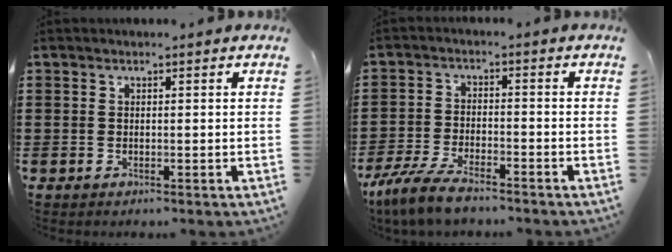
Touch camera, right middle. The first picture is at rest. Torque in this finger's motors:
{"motor_torque": [2.14, 0.00, 0.65, 0.21]}